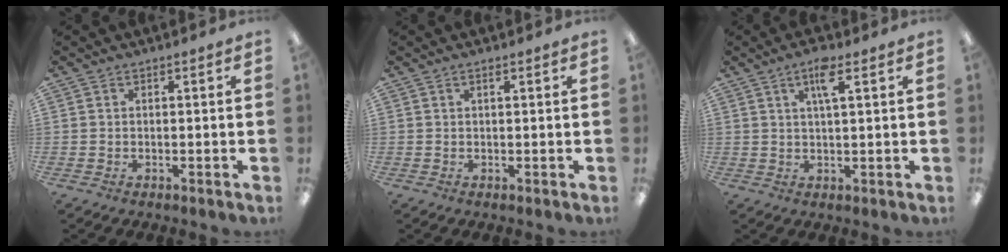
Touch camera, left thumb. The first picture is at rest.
{"total": 0.6, "force": [0.5, 0.2, 0.4], "torque": [-0.008, 0.003, 0.008]}
{"total": 5.2, "force": [2.9, 1.1, 4.2], "torque": [-0.076, 0.001, 0.044]}